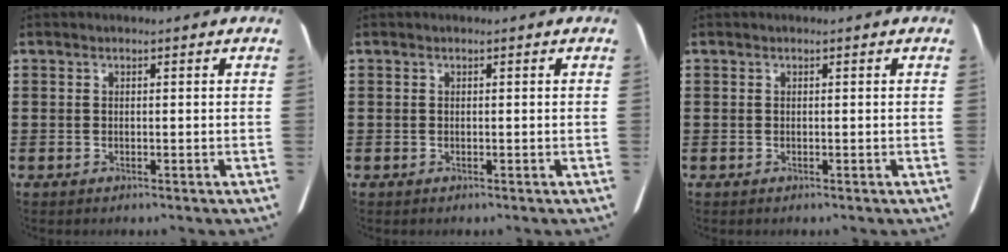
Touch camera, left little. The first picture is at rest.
{"total": 0.0}
{"total": 0.0}